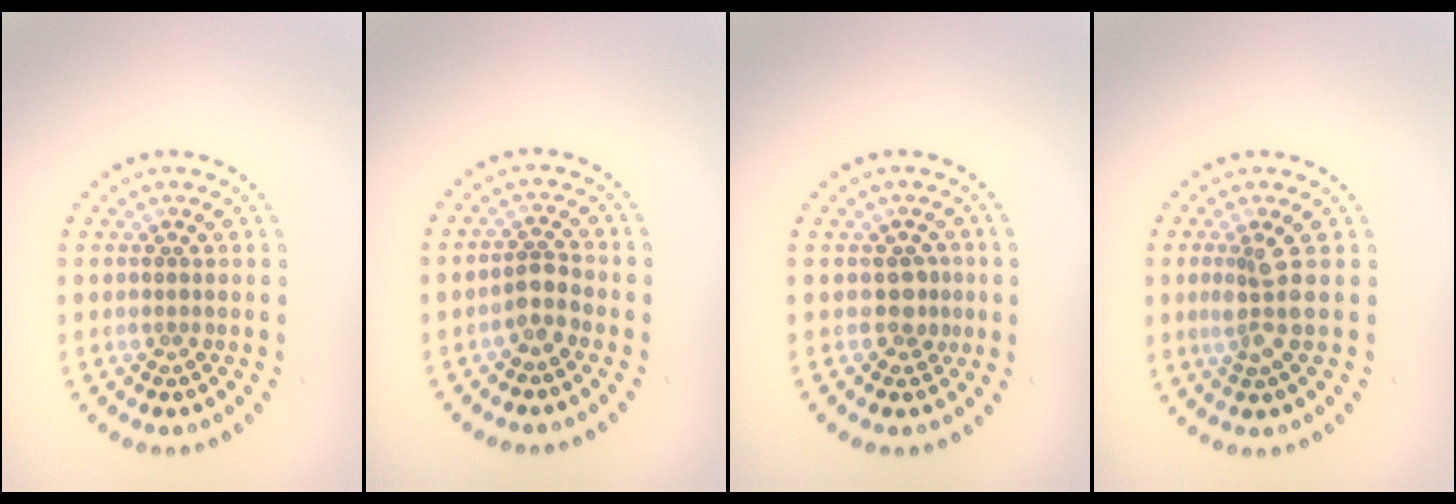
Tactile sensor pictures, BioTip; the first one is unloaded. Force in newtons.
{"total": 2.0, "press": 1.7, "slide": 1.1}
{"total": 1.6, "press": 1.4, "slide": 0.8}
{"total": 2.4, "press": 2.0, "slide": 1.4}